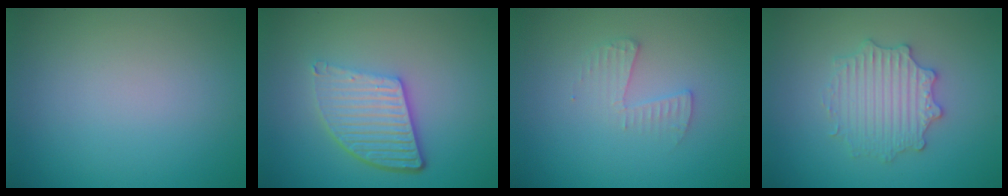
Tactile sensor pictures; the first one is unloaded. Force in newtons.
{"total": 5.4, "press": 3.8, "slide": 3.9}
{"total": 1.6, "press": 1.6, "slide": 0.1}
{"total": 3.1, "press": 3.1, "slide": 0.6}